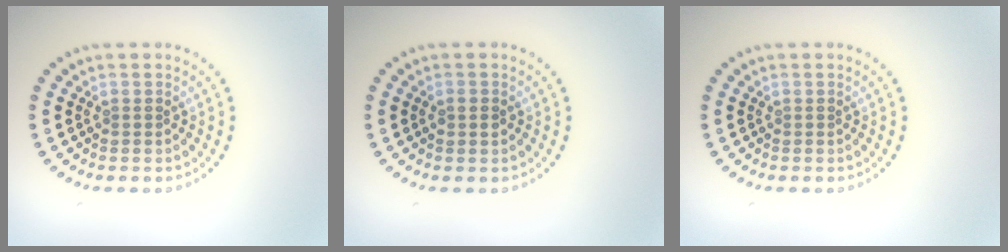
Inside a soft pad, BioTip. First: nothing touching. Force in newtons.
{"total": 1.4, "press": 1.4, "slide": 0.1}
{"total": 0.0}